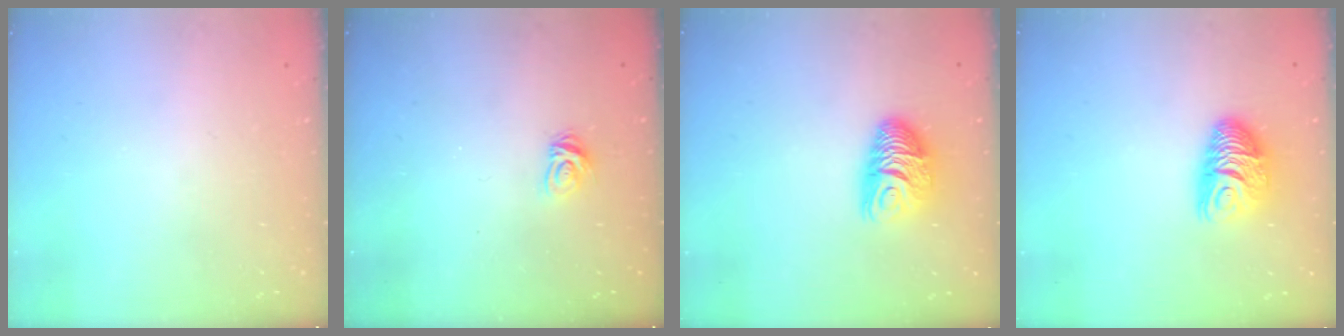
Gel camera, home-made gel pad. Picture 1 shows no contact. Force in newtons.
{"total": 4.0, "press": 4.0, "slide": 0.4}
{"total": 9.2, "press": 9.2, "slide": 0.7}
{"total": 9.2, "press": 9.2, "slide": 0.7}